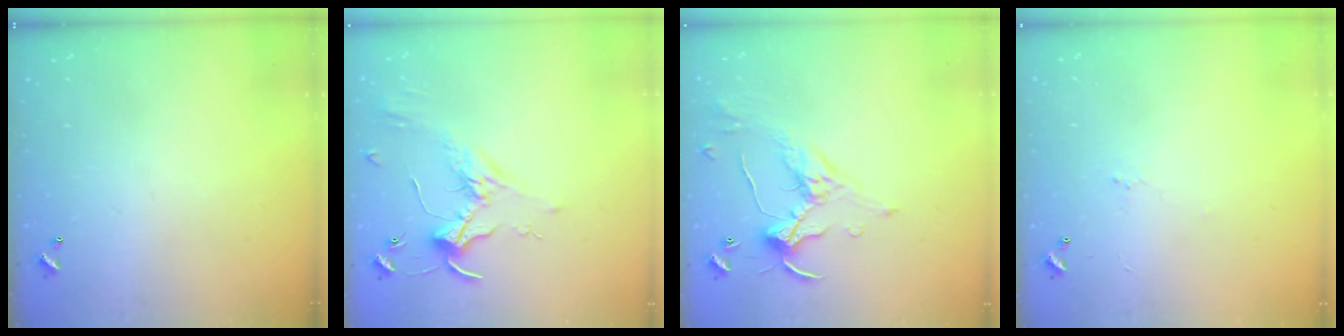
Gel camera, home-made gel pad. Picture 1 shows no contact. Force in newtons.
{"total": 1.6, "press": 1.6, "slide": 0.4}
{"total": 1.7, "press": 1.5, "slide": 0.8}
{"total": 1.9, "press": 1.8, "slide": 0.6}